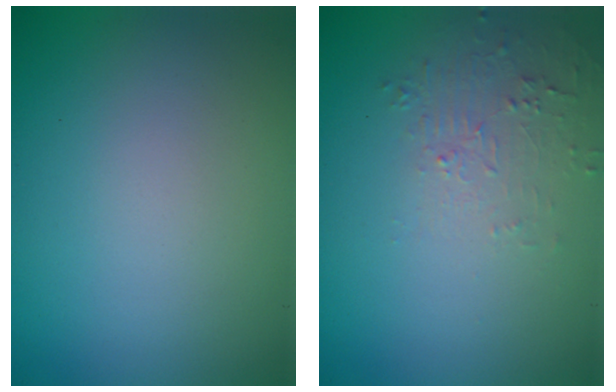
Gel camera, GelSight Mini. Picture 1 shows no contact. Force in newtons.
{"total": 1.6, "press": 0.4, "slide": 1.6}